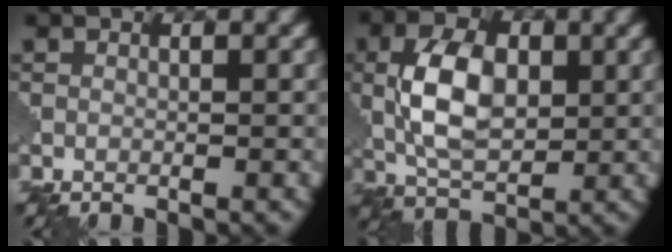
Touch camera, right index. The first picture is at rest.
{"total": 6.5, "force": [0.7, 4.0, 5.1], "torque": [-0.105, 0.000, 0.014]}